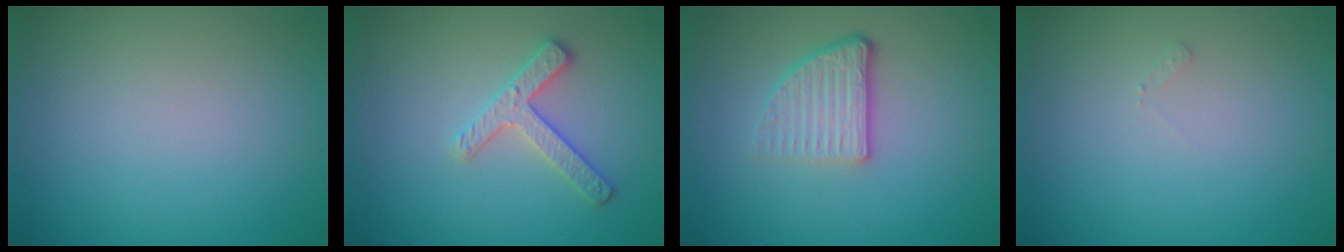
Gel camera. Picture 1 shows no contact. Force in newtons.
{"total": 2.5, "press": 2.4, "slide": 0.8}
{"total": 3.9, "press": 2.5, "slide": 2.9}
{"total": 0.5, "press": 0.5, "slide": 0.2}